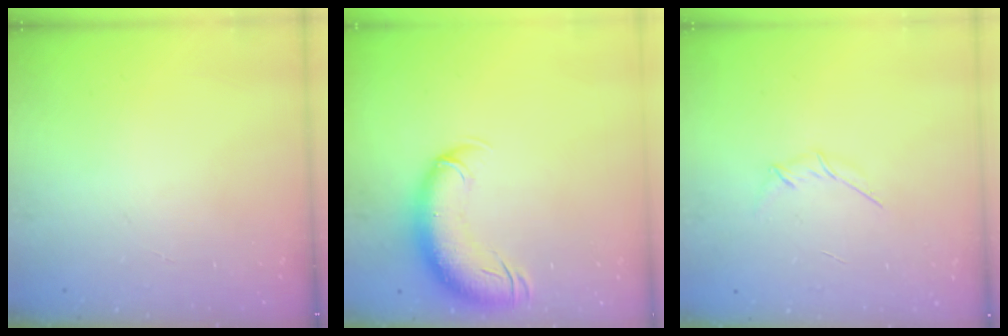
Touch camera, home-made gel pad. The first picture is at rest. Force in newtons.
{"total": 11.3, "press": 10.9, "slide": 3.0}
{"total": 3.1, "press": 3.0, "slide": 0.8}